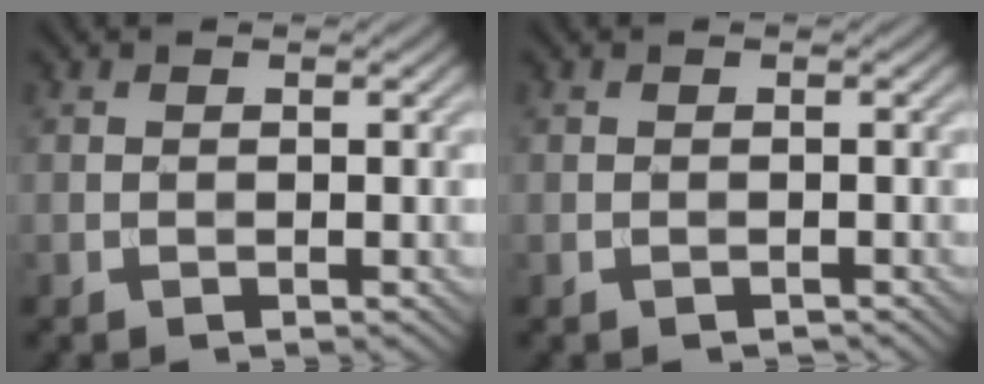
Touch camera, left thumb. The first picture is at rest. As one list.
[{"total": 0.5, "force": [-0.5, 0.2, 0.2], "torque": [-0.003, -0.002, -0.007]}]